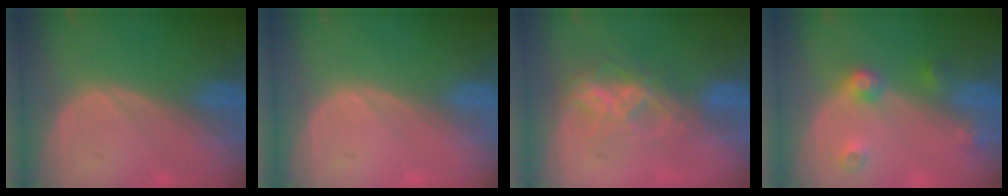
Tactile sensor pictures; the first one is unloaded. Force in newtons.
{"total": 0.0}
{"total": 7.2, "press": 6.1, "slide": 3.8}
{"total": 4.5, "press": 4.0, "slide": 2.0}